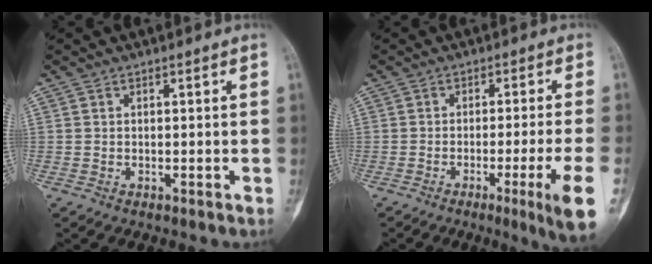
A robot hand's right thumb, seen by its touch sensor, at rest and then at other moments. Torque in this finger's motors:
{"motor_torque": [-0.07, 0.17, -0.10, 0.11, 0.15]}